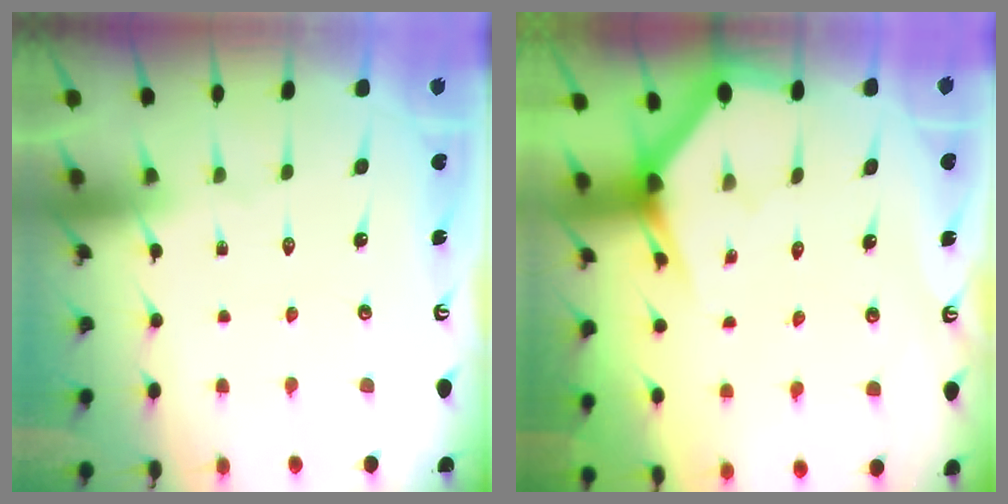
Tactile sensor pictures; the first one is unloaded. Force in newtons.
{"total": 2.9, "press": 2.9, "slide": 0.1}